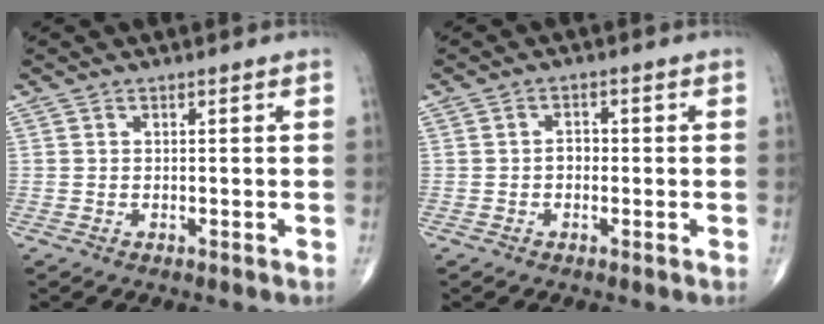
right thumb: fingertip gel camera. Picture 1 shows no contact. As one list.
[{"total": 1.8, "force": [-0.4, 1.3, 1.2], "torque": [-0.008, 0.006, -0.010]}]